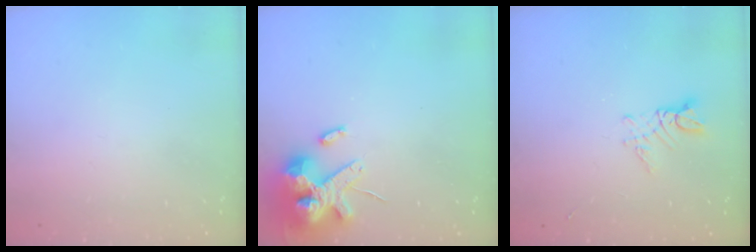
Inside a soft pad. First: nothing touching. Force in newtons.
{"total": 16.4, "press": 16.2, "slide": 2.4}
{"total": 3.6, "press": 3.6, "slide": 0.4}